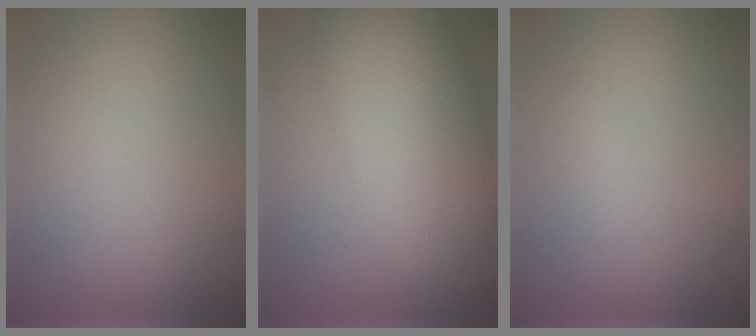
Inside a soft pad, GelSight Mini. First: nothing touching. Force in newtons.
{"total": 10.0, "press": 10.0, "slide": 0.2}
{"total": 0.6, "press": 0.6, "slide": 0.0}